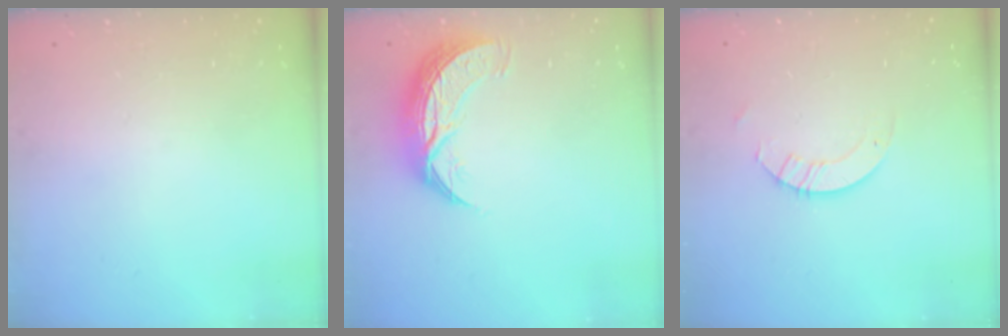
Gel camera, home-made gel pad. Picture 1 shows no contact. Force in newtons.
{"total": 10.3, "press": 10.2, "slide": 0.7}
{"total": 2.6, "press": 2.6, "slide": 0.2}